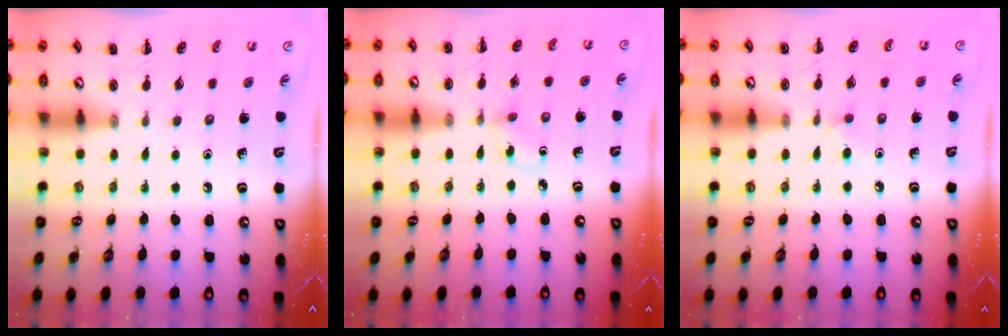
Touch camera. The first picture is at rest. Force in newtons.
{"total": 1.7, "press": 1.5, "slide": 0.9}
{"total": 4.6, "press": 4.2, "slide": 1.7}